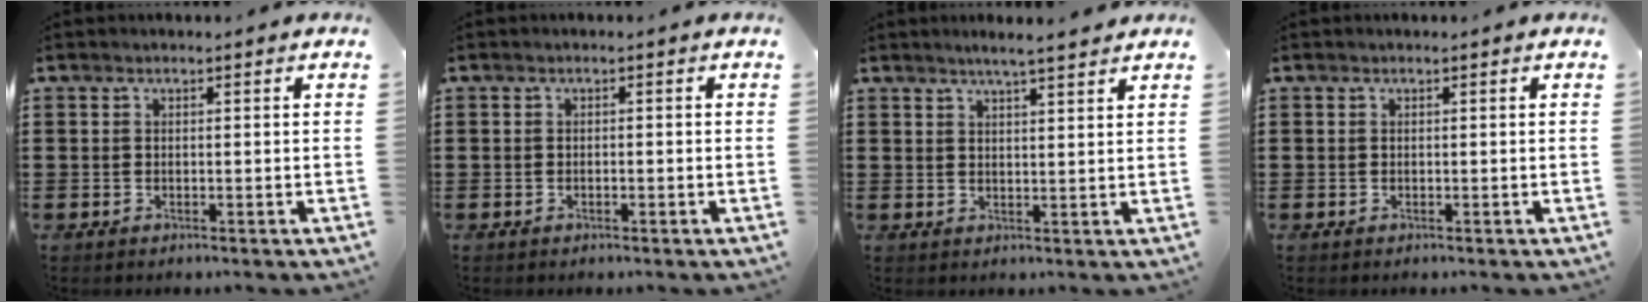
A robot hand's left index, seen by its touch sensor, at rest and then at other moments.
{"total": 0.7, "force": [-0.5, 0.2, 0.5], "torque": [-0.013, -0.003, -0.008]}
{"total": 3.2, "force": [2.8, -0.3, 1.5], "torque": [-0.034, -0.002, 0.050]}
{"total": 0.0}